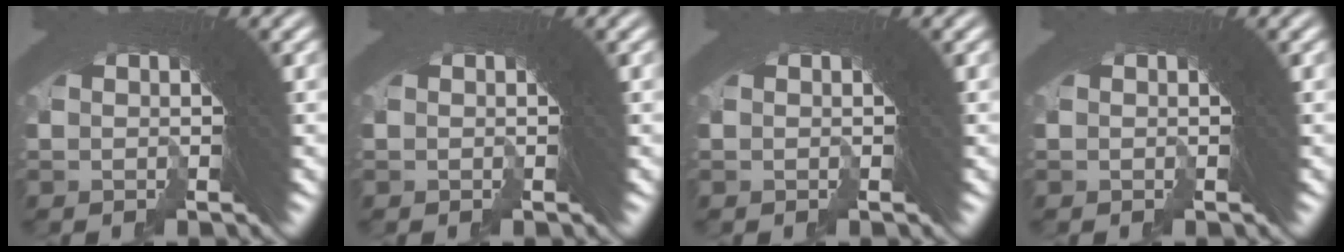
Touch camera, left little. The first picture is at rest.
{"total": 0.0}
{"total": 0.0}
{"total": 0.0}